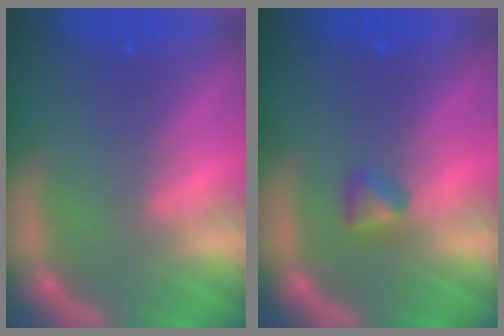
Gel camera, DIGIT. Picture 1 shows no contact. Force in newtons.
{"total": 1.4}